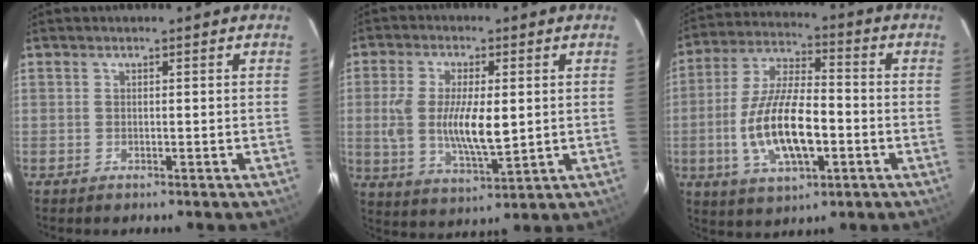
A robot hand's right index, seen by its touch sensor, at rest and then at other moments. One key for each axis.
{"total": 10.8, "fx": 0.3, "fy": 4.4, "fz": 9.9, "tx": -0.196, "ty": -0.005, "tz": 0.008}
{"total": 15.7, "fx": -3.7, "fy": 6.1, "fz": 14.0, "tx": -0.286, "ty": -0.001, "tz": -0.064}